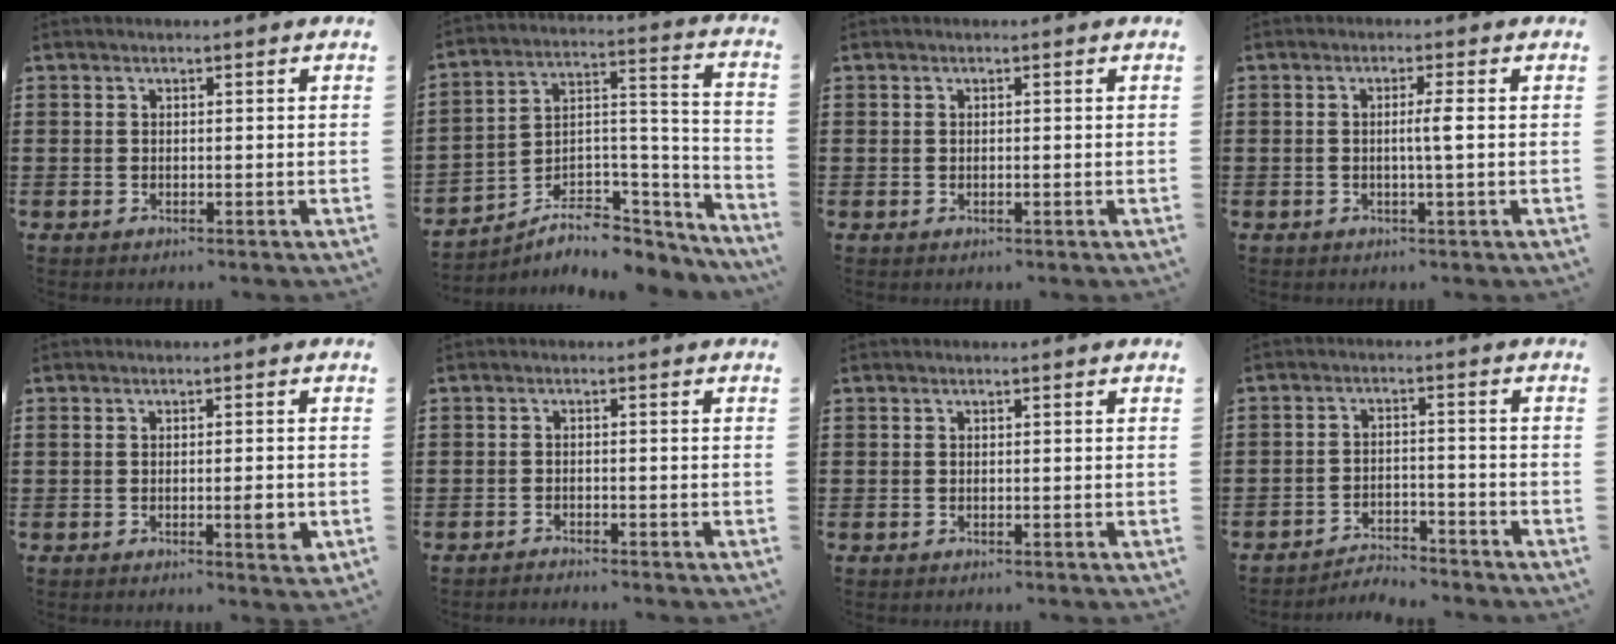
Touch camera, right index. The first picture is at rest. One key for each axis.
{"total": 6.1, "fx": -4.2, "fy": 3.8, "fz": 2.3, "tx": -0.040, "ty": 0.000, "tz": -0.075}
{"total": 0.0}
{"total": 2.5, "fx": -0.1, "fy": -0.2, "fz": 2.5, "tx": -0.045, "ty": -0.004, "tz": -0.005}
{"total": 3.2, "fx": -0.7, "fy": 0.6, "fz": 3.1, "tx": -0.050, "ty": -0.001, "tz": -0.013}
{"total": 1.5, "fx": -1.5, "fy": 0.1, "fz": 0.0, "tx": -0.004, "ty": 0.002, "tz": -0.032}
{"total": 0.0}
{"total": 3.8, "fx": -3.8, "fy": 0.4, "fz": 0.4, "tx": -0.013, "ty": 0.003, "tz": -0.080}